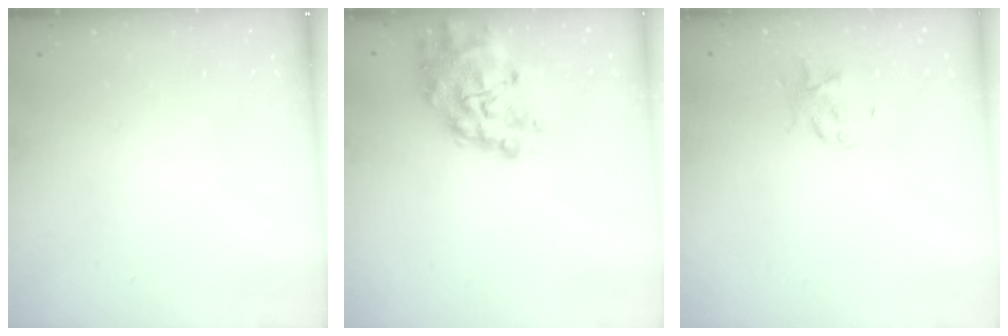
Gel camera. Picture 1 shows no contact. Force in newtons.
{"total": 9.9, "press": 9.5, "slide": 2.8}
{"total": 2.5, "press": 2.5, "slide": 0.4}